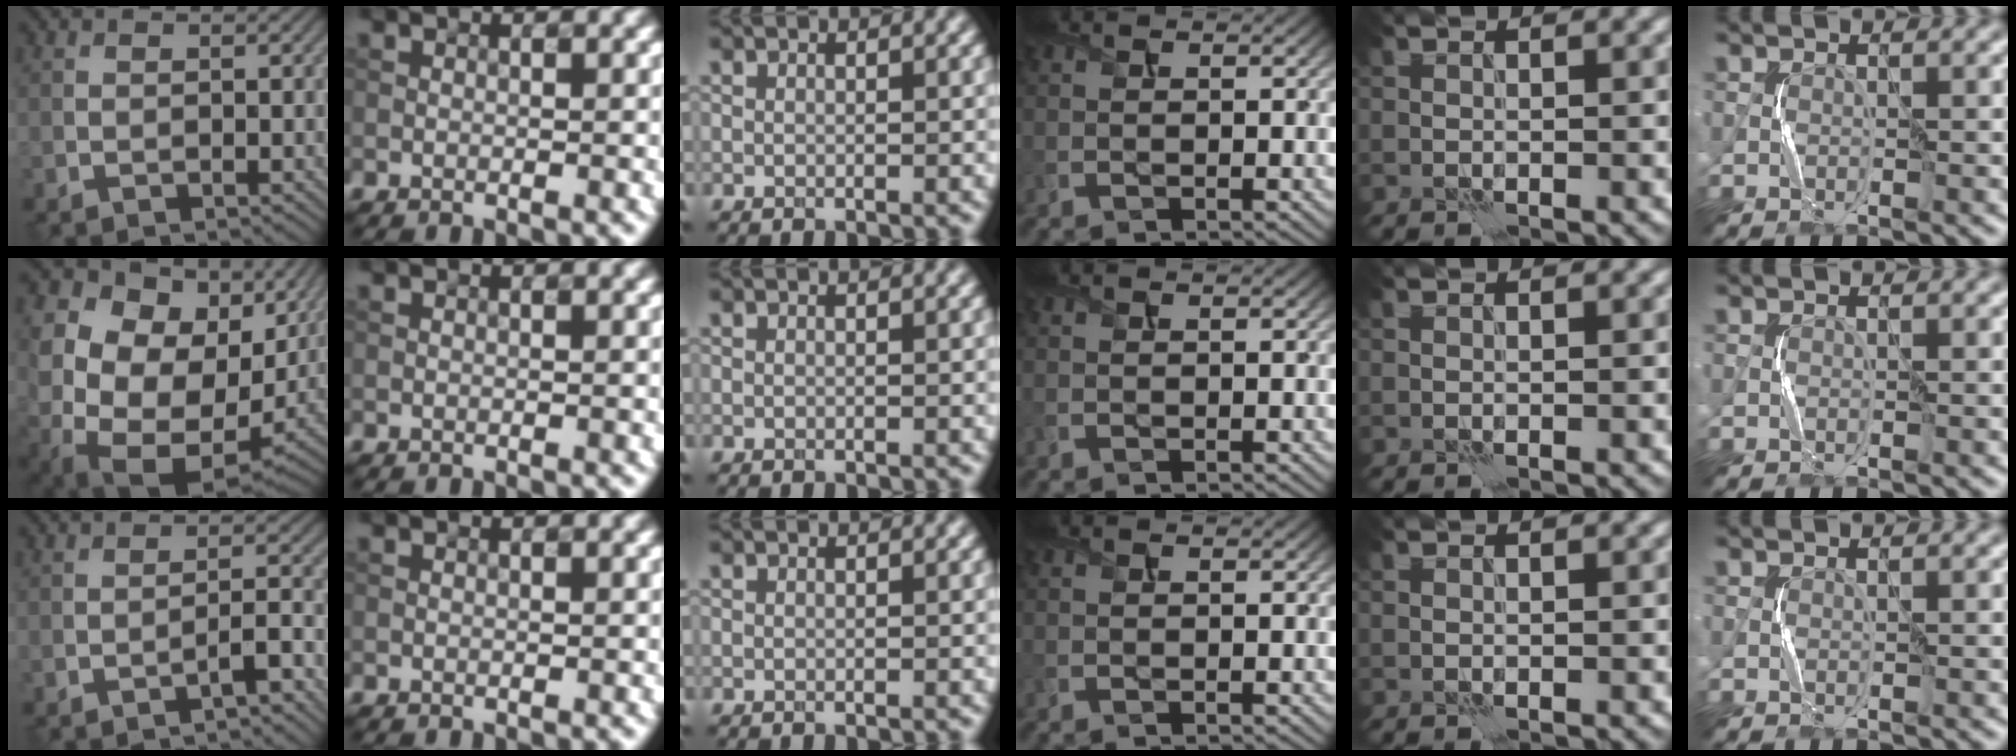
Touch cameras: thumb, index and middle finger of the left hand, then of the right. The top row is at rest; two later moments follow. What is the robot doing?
{"motion": "squeeze", "object": "air blower"}